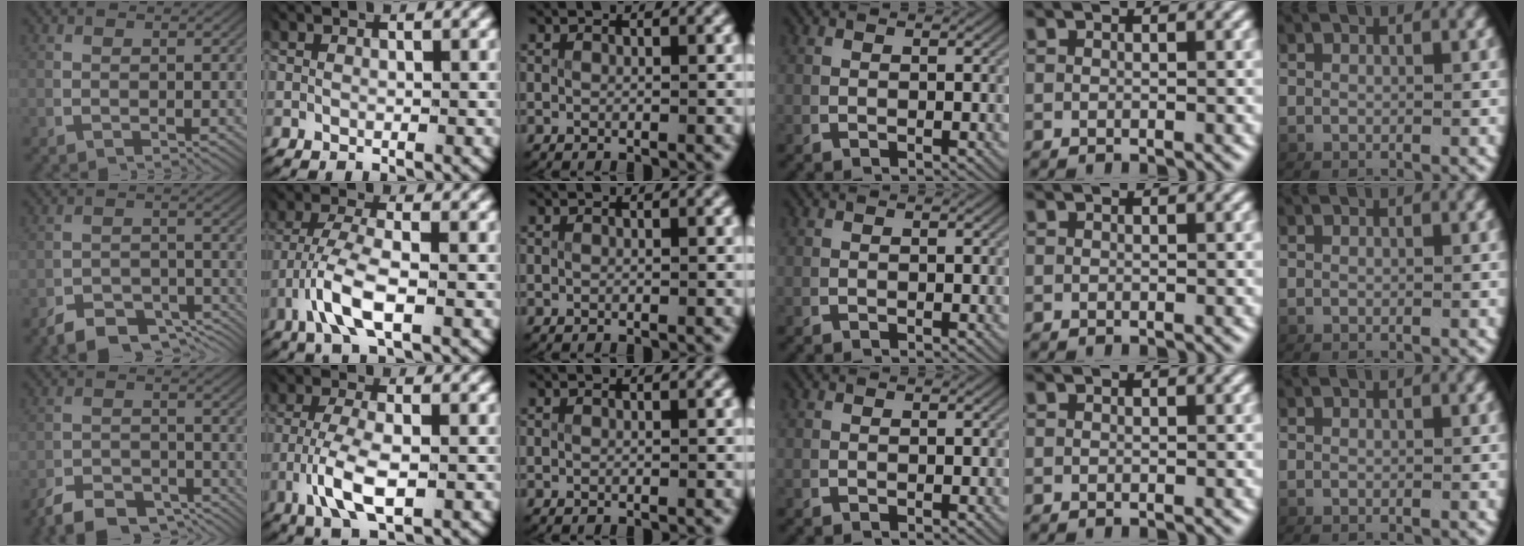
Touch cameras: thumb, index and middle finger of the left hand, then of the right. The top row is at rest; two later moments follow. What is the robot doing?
{"motion": "grasp_and_lifting", "object": "card"}